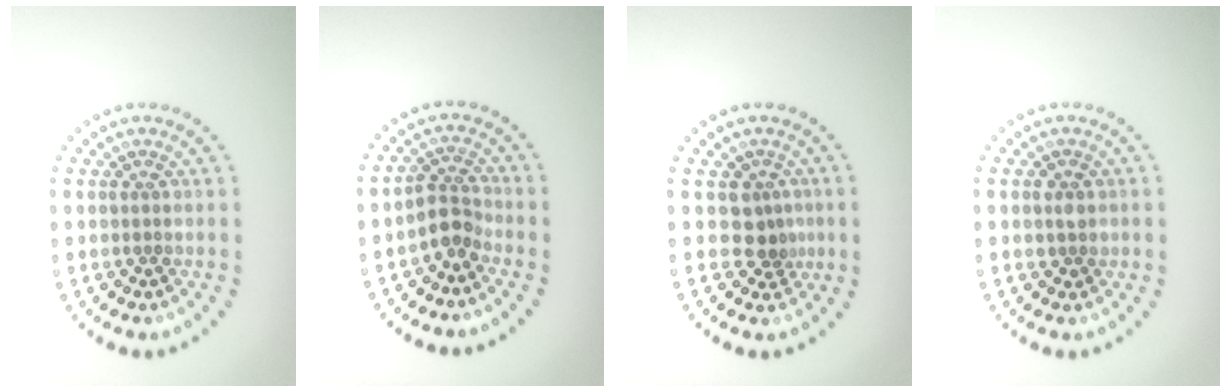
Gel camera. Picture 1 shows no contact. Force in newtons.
{"total": 2.3, "press": 1.8, "slide": 1.5}
{"total": 2.4, "press": 1.8, "slide": 1.5}
{"total": 1.4, "press": 1.3, "slide": 0.6}